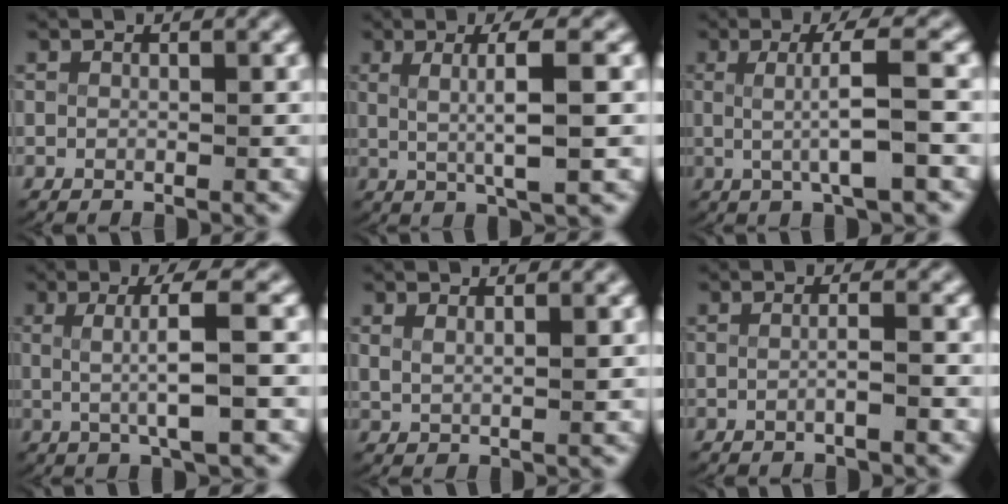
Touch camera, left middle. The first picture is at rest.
{"total": 4.8, "force": [1.1, 0.3, 4.7], "torque": [-0.073, 0.000, 0.023]}
{"total": 4.3, "force": [0.1, 0.2, 4.3], "torque": [-0.070, 0.003, 0.002]}
{"total": 4.6, "force": [0.5, 0.2, 4.6], "torque": [-0.073, 0.003, 0.010]}
{"total": 1.5, "force": [1.3, 0.1, 0.7], "torque": [-0.017, -0.007, 0.033]}
{"total": 1.4, "force": [-0.7, -0.3, 1.1], "torque": [-0.019, -0.004, -0.013]}